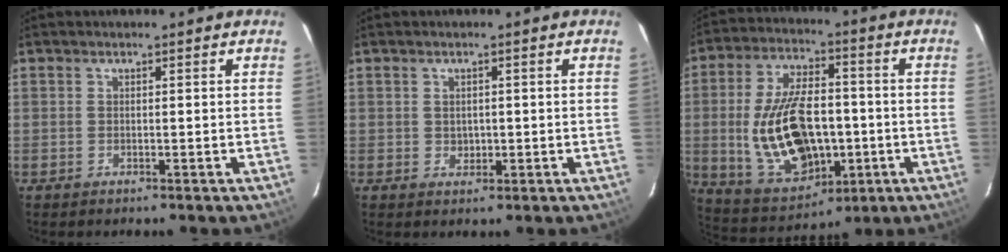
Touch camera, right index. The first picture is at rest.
{"total": 1.9, "force": [0.1, 1.8, 0.8], "torque": [-0.009, 0.001, 0.006]}
{"total": 19.6, "force": [-2.4, 11.2, 15.8], "torque": [-0.325, -0.002, -0.015]}